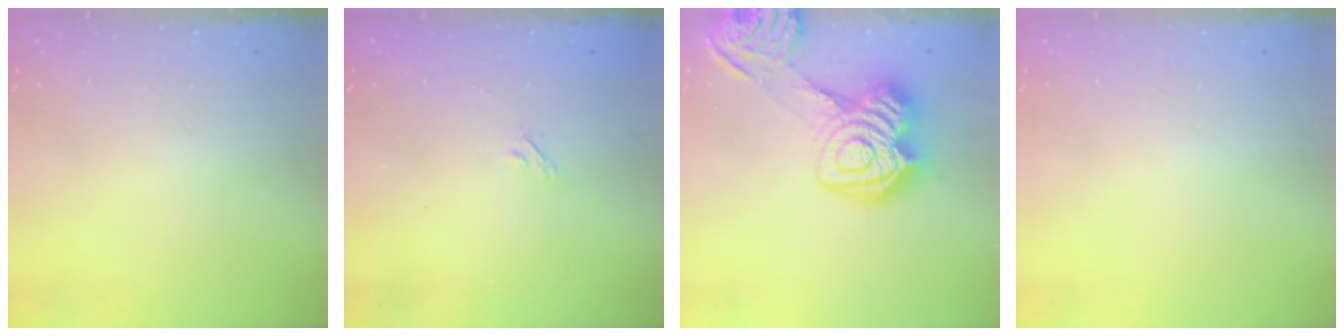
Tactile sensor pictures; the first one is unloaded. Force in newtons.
{"total": 2.2, "press": 1.9, "slide": 1.1}
{"total": 16.9, "press": 16.8, "slide": 1.2}
{"total": 0.0}